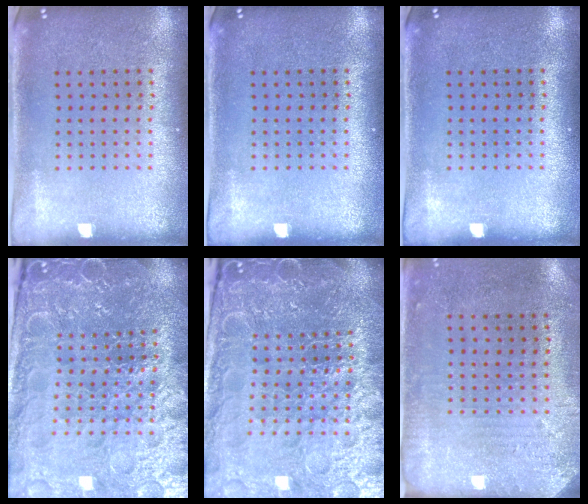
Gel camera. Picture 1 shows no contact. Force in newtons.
{"total": 0.0}
{"total": 0.0}
{"total": 4.9, "press": 4.7, "slide": 1.4}
{"total": 6.2, "press": 5.5, "slide": 2.8}
{"total": 2.8, "press": 2.3, "slide": 1.7}